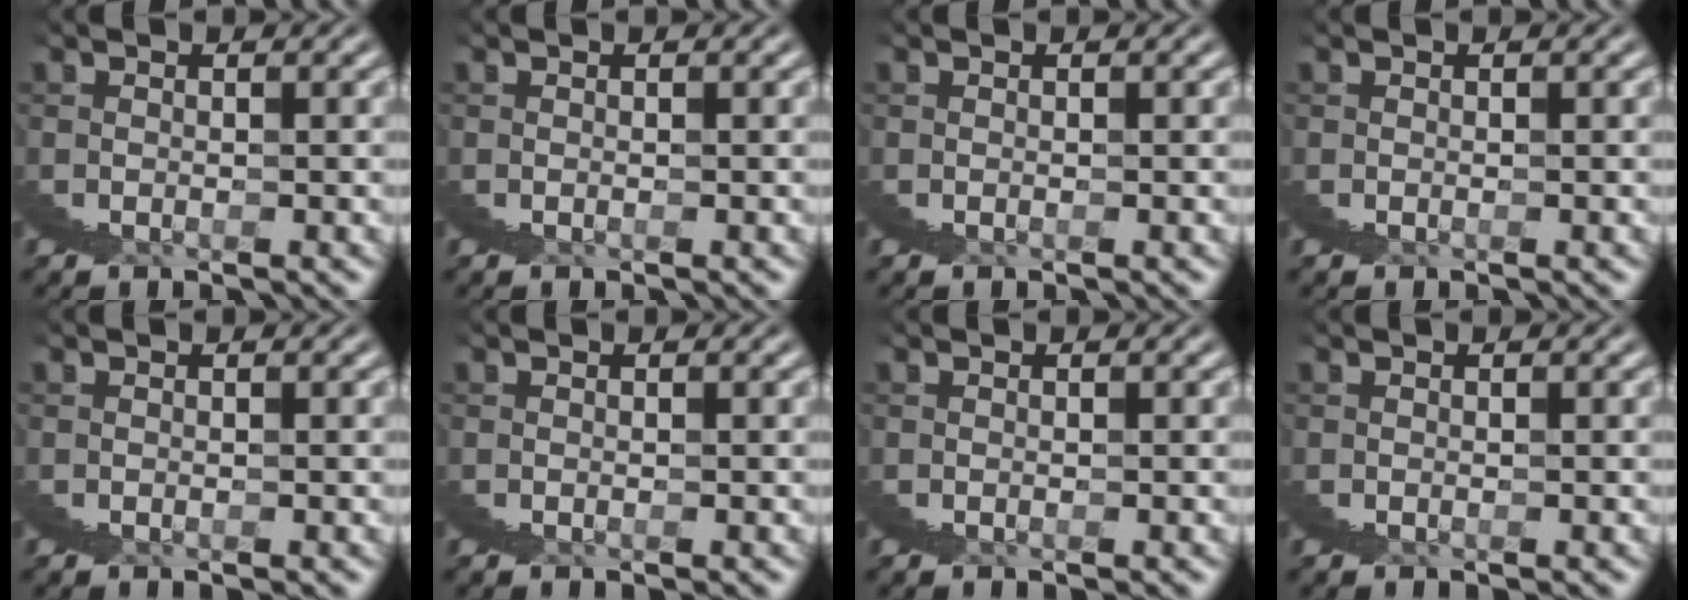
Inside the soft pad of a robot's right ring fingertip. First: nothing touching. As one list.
[{"total": 0.0}, {"total": 0.0}, {"total": 0.0}, {"total": 0.0}, {"total": 0.0}, {"total": 0.0}, {"total": 0.0}]